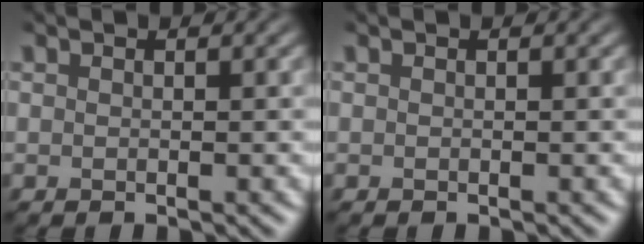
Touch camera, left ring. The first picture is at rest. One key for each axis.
{"total": 0.0}